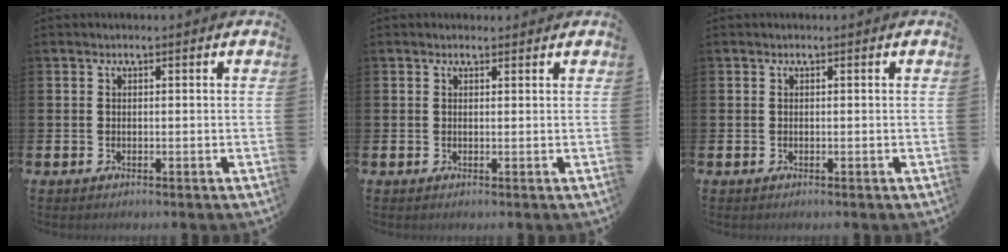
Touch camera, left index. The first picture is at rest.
{"total": 0.9, "force": [0.8, 0.4, 0.2], "torque": [0.011, -0.002, 0.010]}
{"total": 0.0}